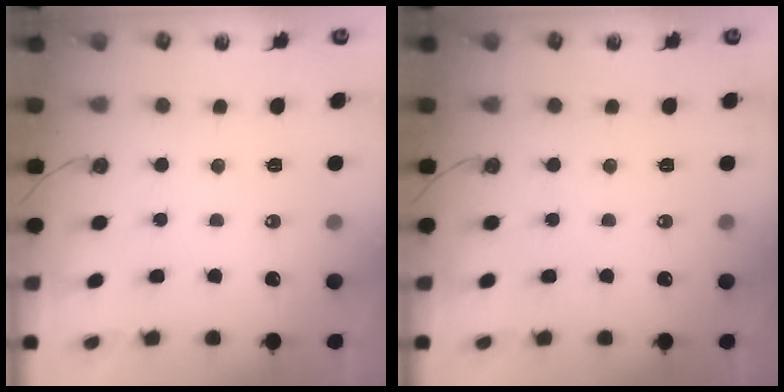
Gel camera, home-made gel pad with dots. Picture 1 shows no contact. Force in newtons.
{"total": 0.0}